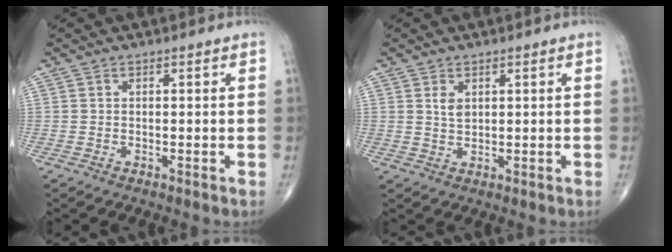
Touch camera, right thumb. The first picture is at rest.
{"total": 2.3, "force": [0.9, 1.4, 1.6], "torque": [-0.025, -0.005, 0.020]}